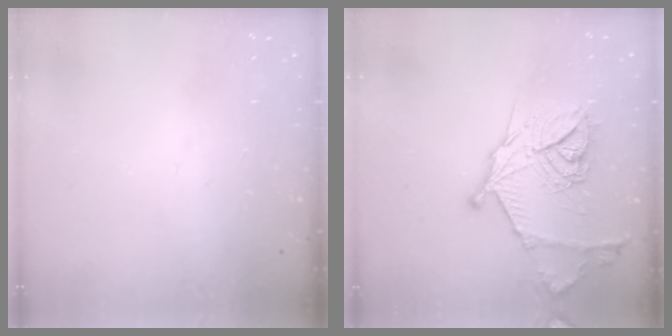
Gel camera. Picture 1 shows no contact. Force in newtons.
{"total": 18.8, "press": 18.8, "slide": 1.3}